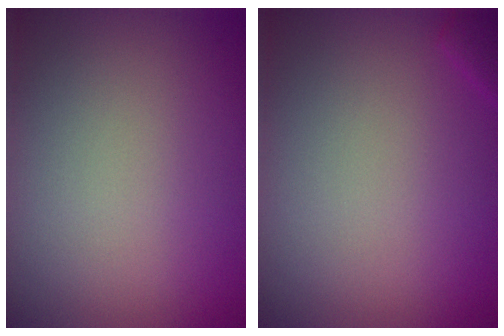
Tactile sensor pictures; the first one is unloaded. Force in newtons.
{"total": 1.1, "press": 1.1, "slide": 0.1}